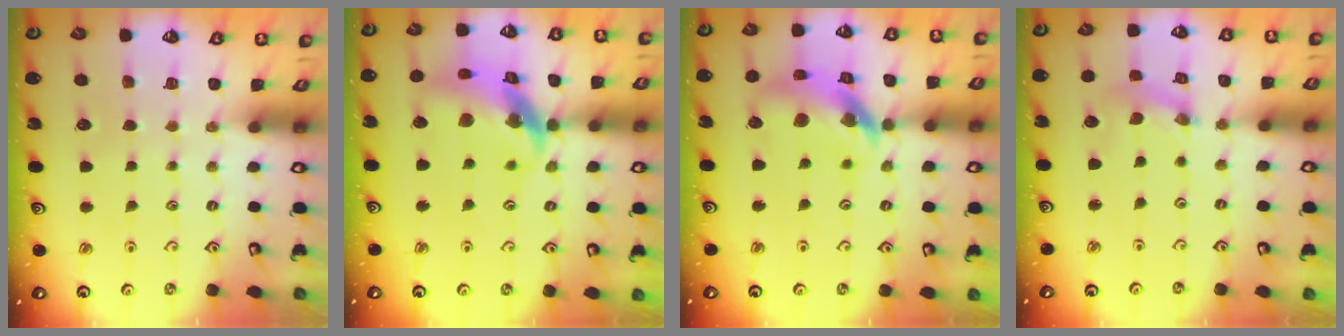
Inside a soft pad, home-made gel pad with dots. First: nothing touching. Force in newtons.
{"total": 14.2, "press": 14.1, "slide": 1.6}
{"total": 13.8, "press": 13.7, "slide": 1.9}
{"total": 2.0, "press": 2.0, "slide": 0.3}